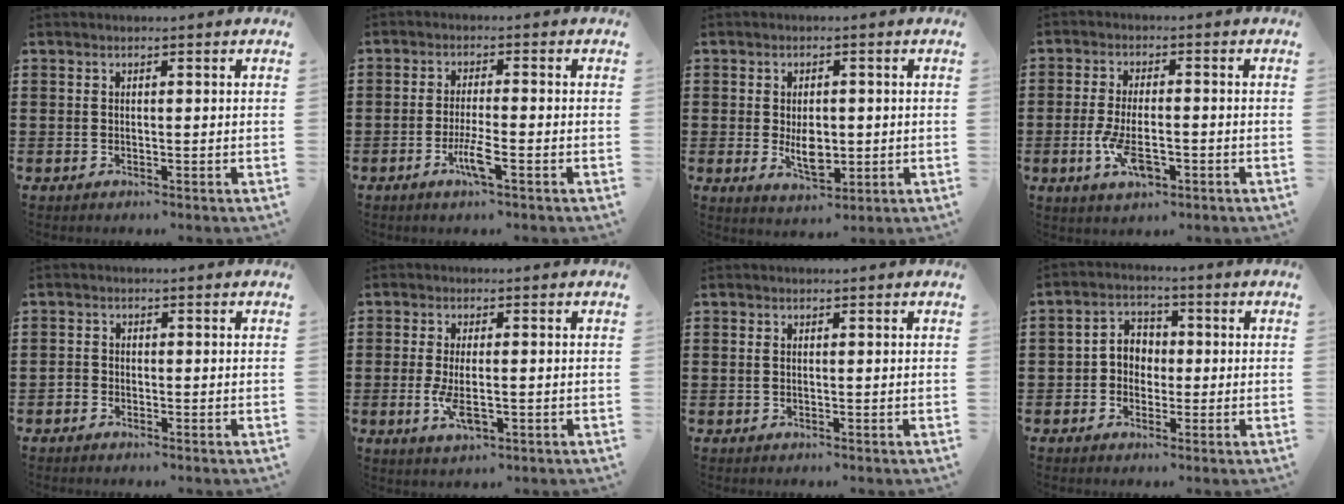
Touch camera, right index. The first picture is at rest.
{"total": 4.1, "force": [-2.1, 0.3, 3.5], "torque": [-0.073, -0.009, -0.040]}
{"total": 5.0, "force": [-0.3, 2.7, 4.1], "torque": [-0.068, -0.003, -0.010]}
{"total": 5.9, "force": [-2.1, 2.5, 5.0], "torque": [-0.112, -0.004, -0.042]}
{"total": 1.1, "force": [-0.8, 0.8, 0.1], "torque": [-0.006, 0.004, -0.018]}
{"total": 4.5, "force": [-1.0, 1.5, 4.1], "torque": [-0.093, -0.006, -0.024]}
{"total": 0.6, "force": [0.1, 0.3, 0.5], "torque": [-0.011, 0.003, 0.002]}
{"total": 3.8, "force": [-0.9, 3.3, 1.5], "torque": [-0.040, 0.013, -0.023]}